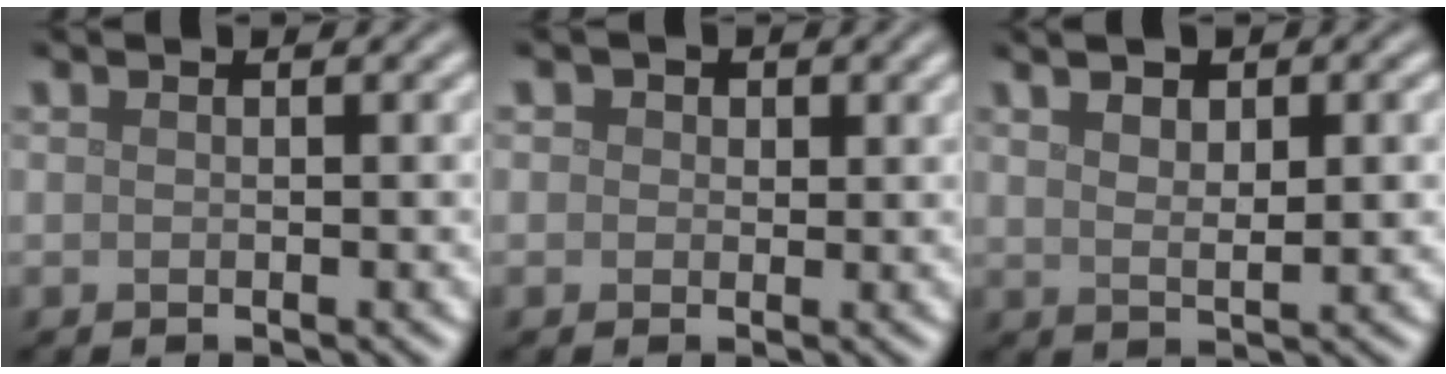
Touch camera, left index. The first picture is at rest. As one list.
[{"total": 1.9, "force": [0.8, 1.5, 0.8], "torque": [-0.009, 0.006, -0.003]}, {"total": 5.2, "force": [2.2, 2.3, 4.2], "torque": [-0.049, 0.016, 0.021]}]